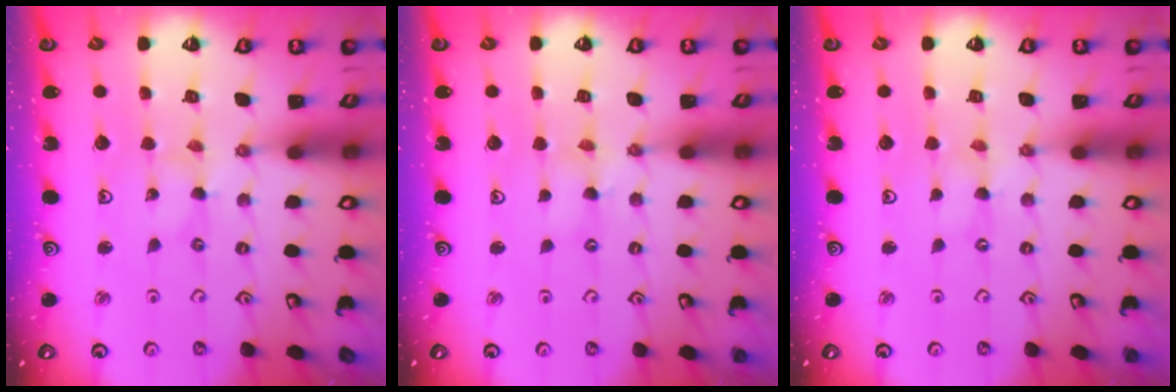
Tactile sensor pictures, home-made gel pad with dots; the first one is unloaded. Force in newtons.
{"total": 2.2, "press": 2.2, "slide": 0.3}
{"total": 0.0}